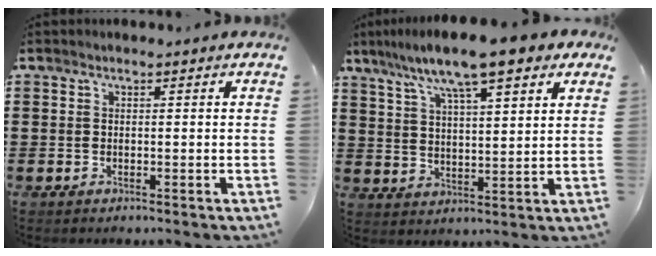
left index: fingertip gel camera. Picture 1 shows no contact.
{"total": 10.7, "force": [8.0, 1.6, 6.9], "torque": [-0.151, -0.017, 0.135]}